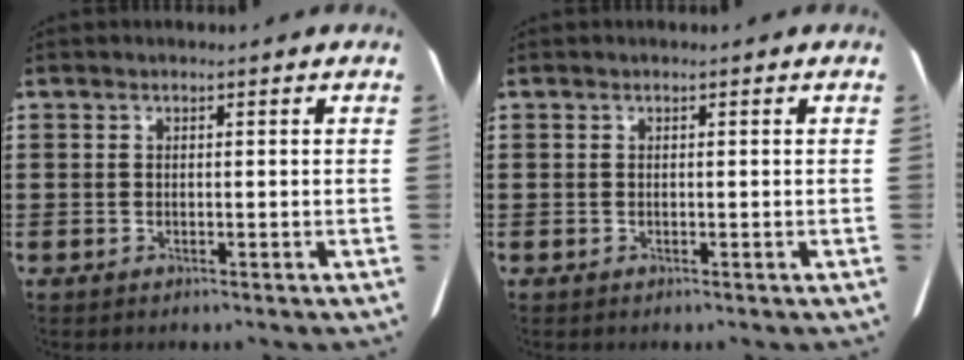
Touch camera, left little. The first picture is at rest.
{"total": 0.0}